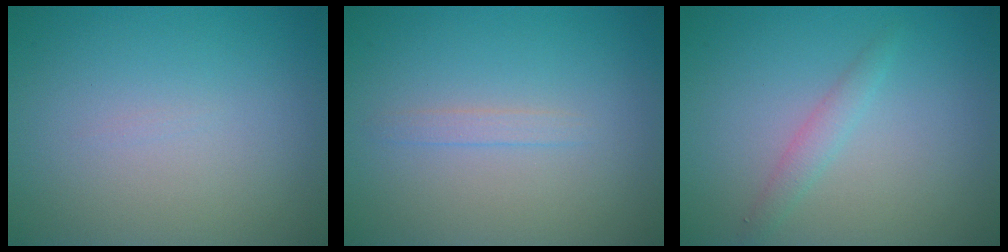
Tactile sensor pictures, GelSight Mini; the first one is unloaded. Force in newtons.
{"total": 0.9, "press": 0.9, "slide": 0.0}
{"total": 1.1, "press": 1.1, "slide": 0.1}